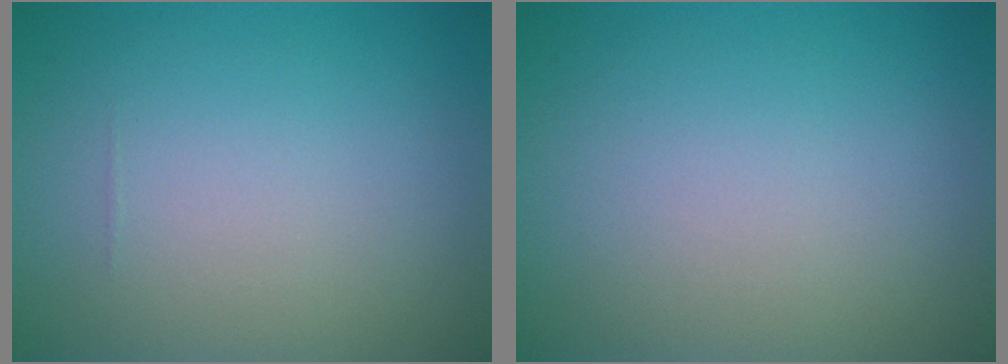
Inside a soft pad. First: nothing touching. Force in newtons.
{"total": 0.0}